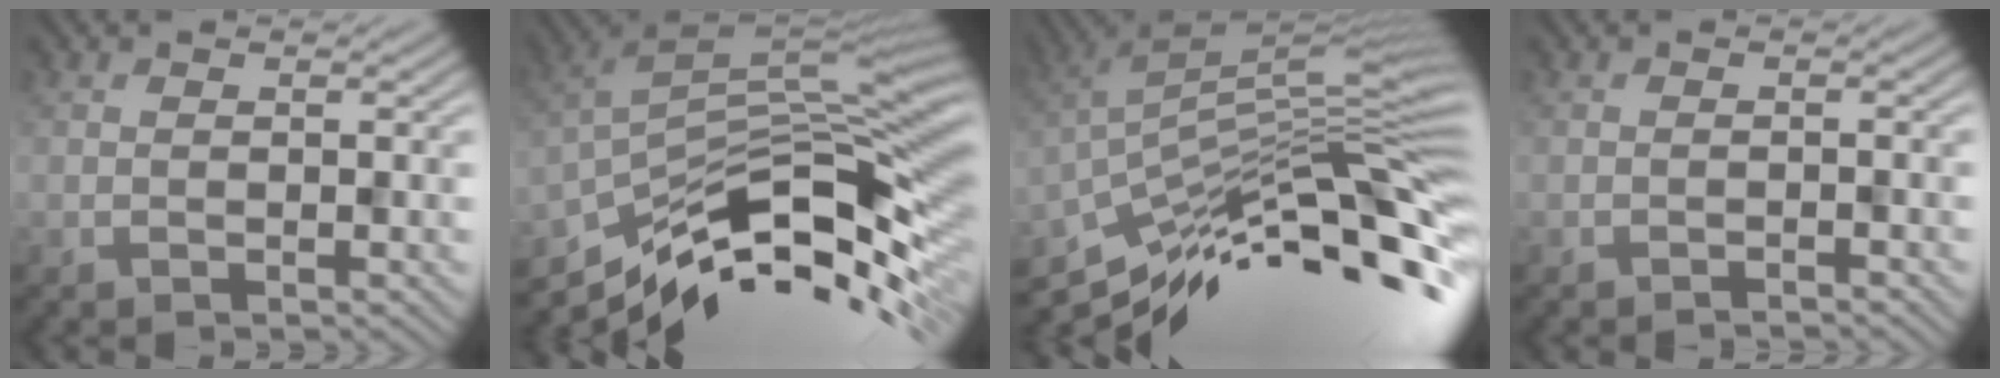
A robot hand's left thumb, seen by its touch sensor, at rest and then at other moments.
{"total": 13.0, "force": [-6.8, 4.4, 10.2], "torque": [-0.210, 0.000, -0.122]}
{"total": 15.1, "force": [-7.7, 3.3, 12.5], "torque": [-0.232, 0.018, -0.139]}
{"total": 0.9, "force": [-0.8, 0.0, 0.3], "torque": [-0.004, 0.002, -0.018]}